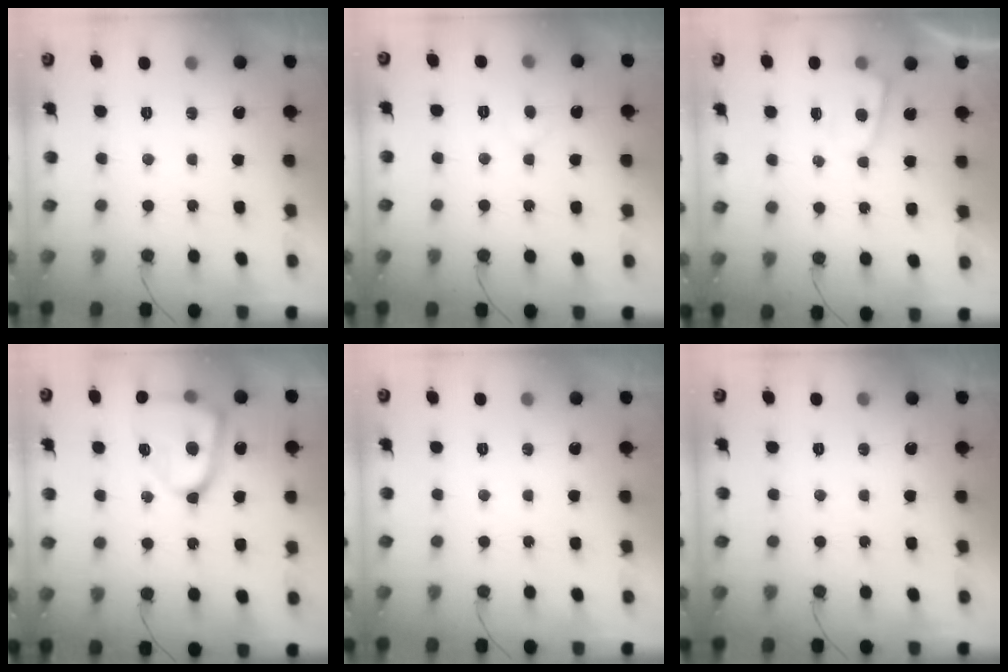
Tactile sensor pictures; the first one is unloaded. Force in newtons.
{"total": 3.8, "press": 3.8, "slide": 0.3}
{"total": 3.3, "press": 3.3, "slide": 0.1}
{"total": 16.9, "press": 16.8, "slide": 1.7}
{"total": 0.0}
{"total": 0.0}